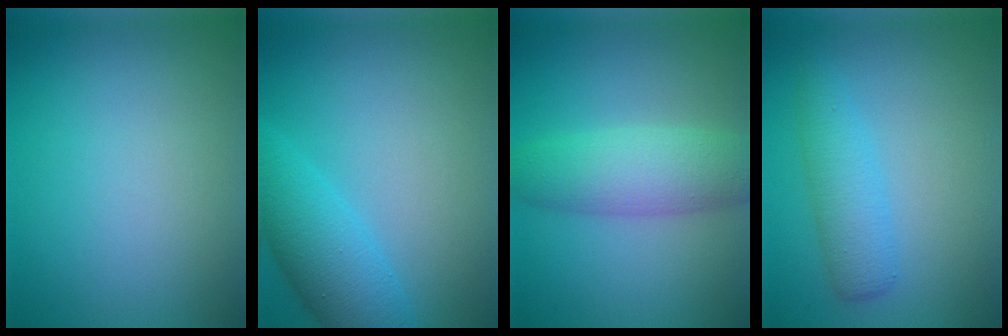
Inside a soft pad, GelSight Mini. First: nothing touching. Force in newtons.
{"total": 4.9, "press": 4.9, "slide": 0.2}
{"total": 5.3, "press": 5.3, "slide": 0.0}
{"total": 2.9, "press": 2.9, "slide": 0.1}